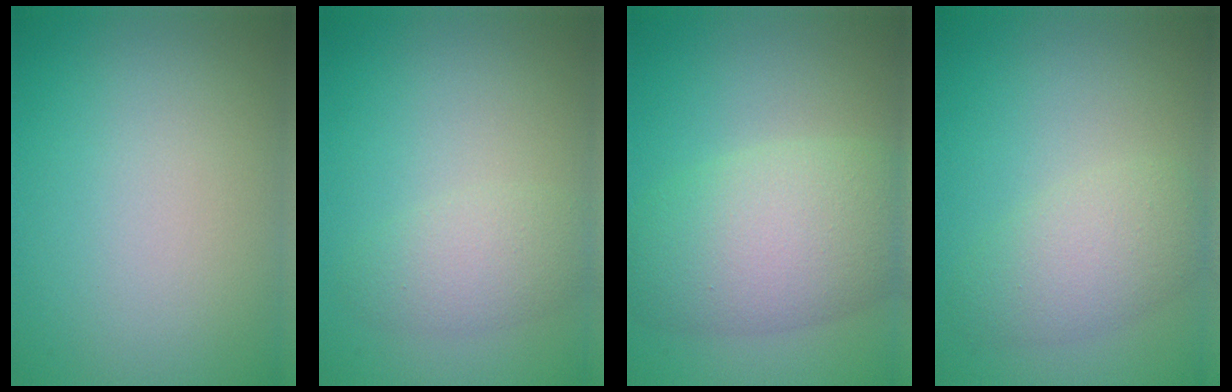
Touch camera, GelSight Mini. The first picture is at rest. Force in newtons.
{"total": 2.7, "press": 2.7, "slide": 0.0}
{"total": 7.7, "press": 7.7, "slide": 0.2}
{"total": 3.6, "press": 3.6, "slide": 0.1}